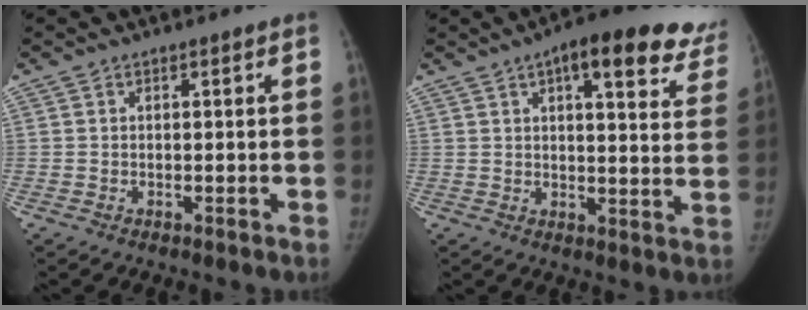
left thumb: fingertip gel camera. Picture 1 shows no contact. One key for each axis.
{"total": 20.1, "fx": 13.0, "fy": 6.8, "fz": 13.8, "tx": -0.134, "ty": -0.027, "tz": 0.144}